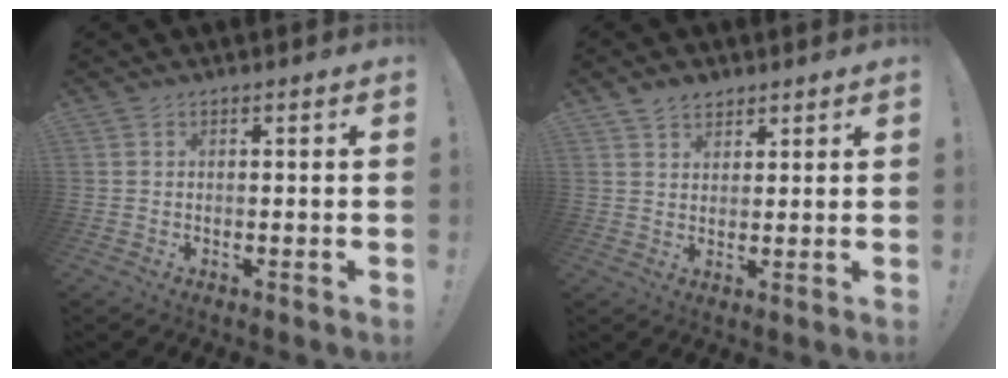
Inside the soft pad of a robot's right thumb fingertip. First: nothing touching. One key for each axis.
{"total": 4.2, "fx": 3.2, "fy": 2.5, "fz": 1.0, "tx": -0.013, "ty": -0.014, "tz": 0.058}